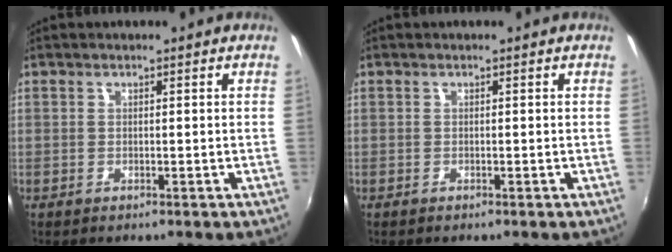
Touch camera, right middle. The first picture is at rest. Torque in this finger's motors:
{"motor_torque": [-0.33, -0.09, 0.09, 0.01]}